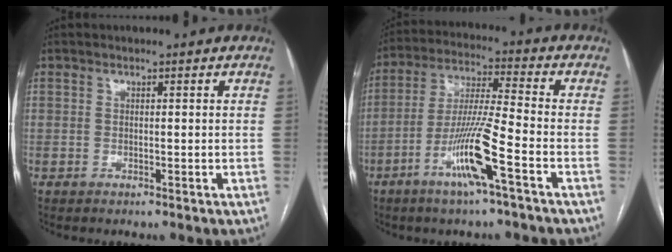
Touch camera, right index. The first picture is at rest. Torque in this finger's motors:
{"motor_torque": [1.75, -0.39, 0.90, 0.21]}